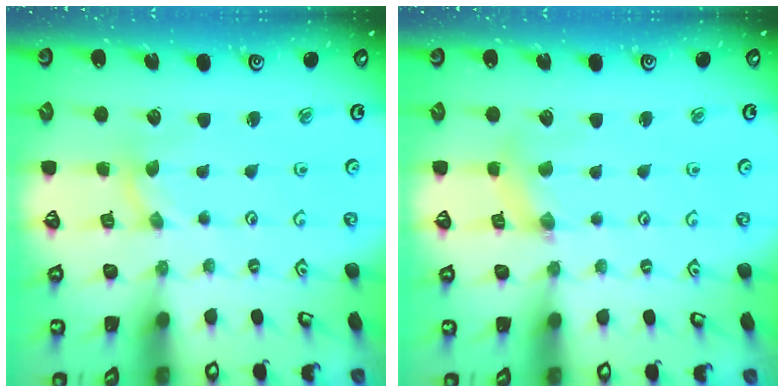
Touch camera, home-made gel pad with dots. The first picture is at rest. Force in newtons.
{"total": 1.7, "press": 1.6, "slide": 0.3}